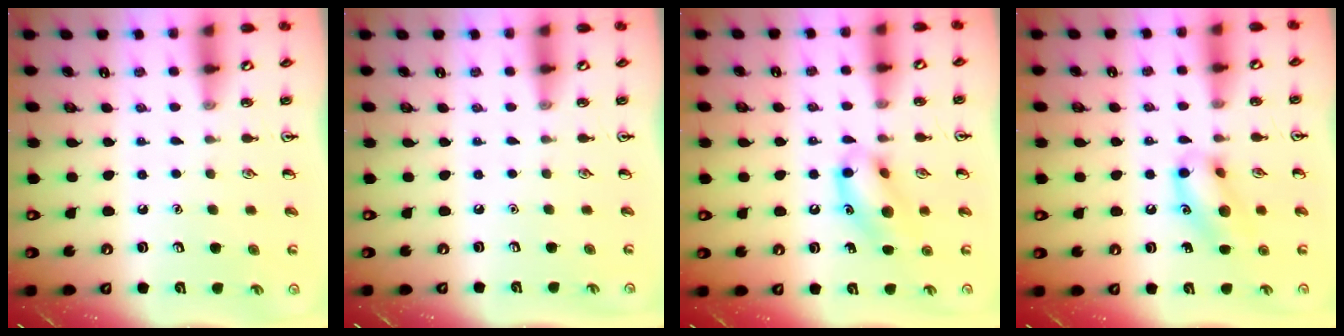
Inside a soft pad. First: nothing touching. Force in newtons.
{"total": 0.0}
{"total": 11.8, "press": 11.6, "slide": 2.1}
{"total": 12.1, "press": 12.0, "slide": 1.8}